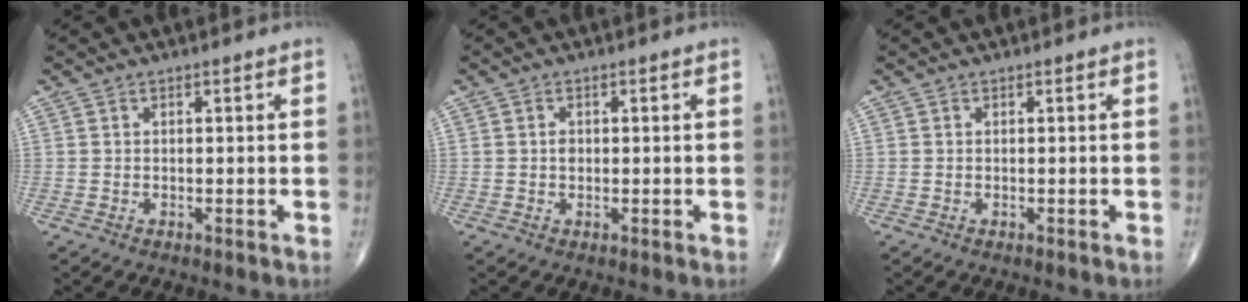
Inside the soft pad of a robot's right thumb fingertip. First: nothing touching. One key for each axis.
{"total": 1.2, "fx": 0.0, "fy": 0.9, "fz": 0.8, "tx": -0.010, "ty": 0.002, "tz": 0.000}
{"total": 0.0}